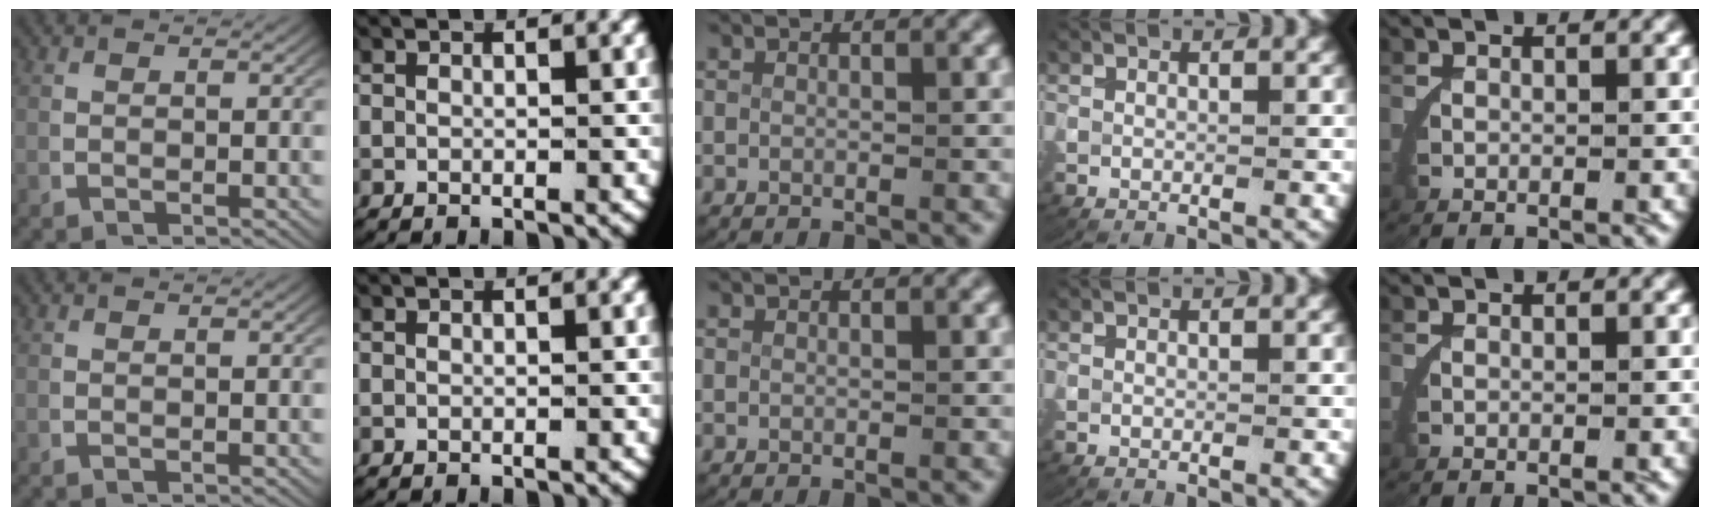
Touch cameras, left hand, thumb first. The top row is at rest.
{}